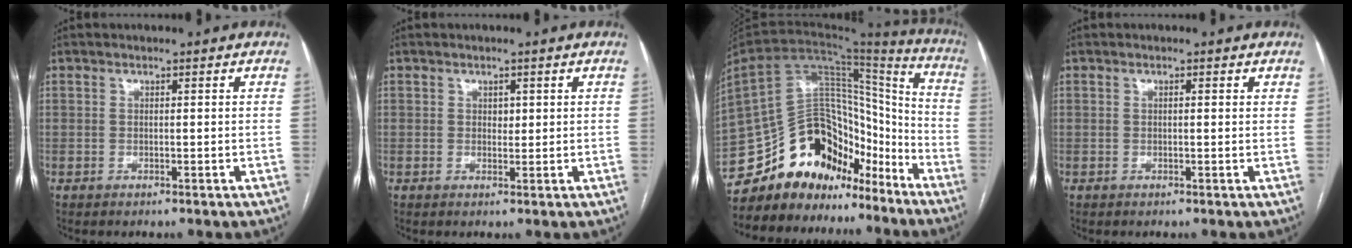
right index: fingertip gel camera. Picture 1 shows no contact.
{"total": 1.2, "force": [0.4, 0.9, 0.8], "torque": [-0.006, -0.002, 0.006]}
{"total": 18.8, "force": [-14.8, 9.6, 6.6], "torque": [-0.119, 0.080, -0.240]}
{"total": 0.8, "force": [0.4, 0.2, 0.7], "torque": [-0.015, 0.003, 0.003]}